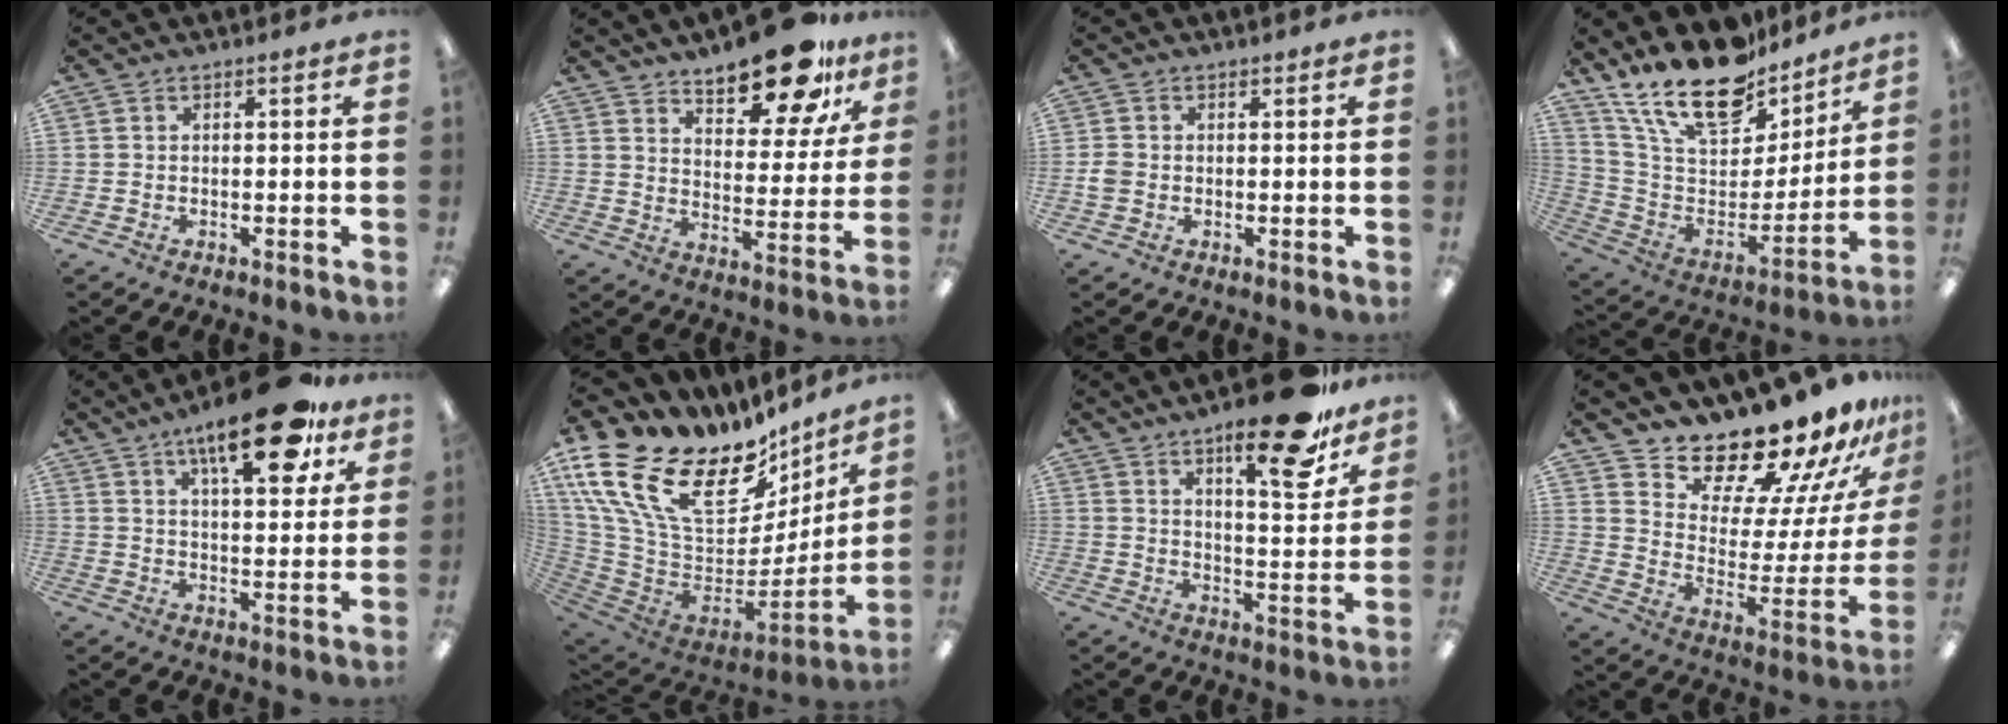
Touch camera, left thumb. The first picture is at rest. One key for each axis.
{"total": 16.9, "fx": 13.1, "fy": 6.2, "fz": 8.7, "tx": -0.122, "ty": -0.082, "tz": 0.221}
{"total": 2.5, "fx": -0.3, "fy": 2.3, "fz": 1.1, "tx": -0.017, "ty": 0.005, "tz": -0.004}
{"total": 22.4, "fx": 17.9, "fy": 8.8, "fz": 10.2, "tx": -0.200, "ty": -0.121, "tz": 0.319}
{"total": 18.3, "fx": 11.5, "fy": 6.2, "fz": 12.8, "tx": -0.182, "ty": -0.056, "tz": 0.177}
{"total": 26.7, "fx": 13.9, "fy": 14.9, "fz": 17.3, "tx": -0.313, "ty": -0.102, "tz": 0.276}
{"total": 18.9, "fx": 13.3, "fy": 5.2, "fz": 12.3, "tx": -0.175, "ty": -0.084, "tz": 0.209}
{"total": 17.5, "fx": 16.2, "fy": 3.9, "fz": 5.2, "tx": -0.083, "ty": -0.153, "tz": 0.265}